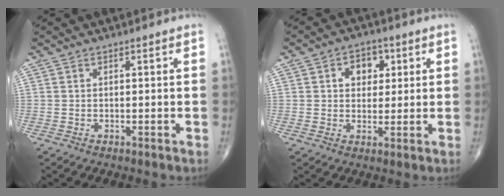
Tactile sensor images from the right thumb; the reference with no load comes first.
{"total": 6.0, "force": [1.8, 4.5, 3.6], "torque": [-0.018, -0.002, 0.022]}